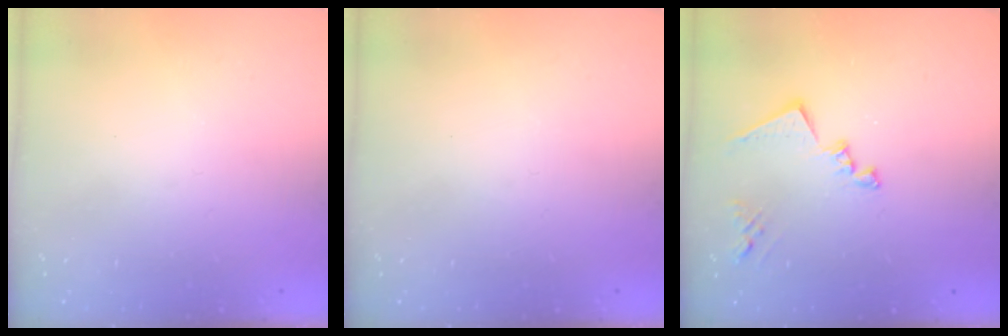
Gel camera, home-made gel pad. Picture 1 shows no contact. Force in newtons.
{"total": 0.0}
{"total": 13.3, "press": 13.2, "slide": 1.1}